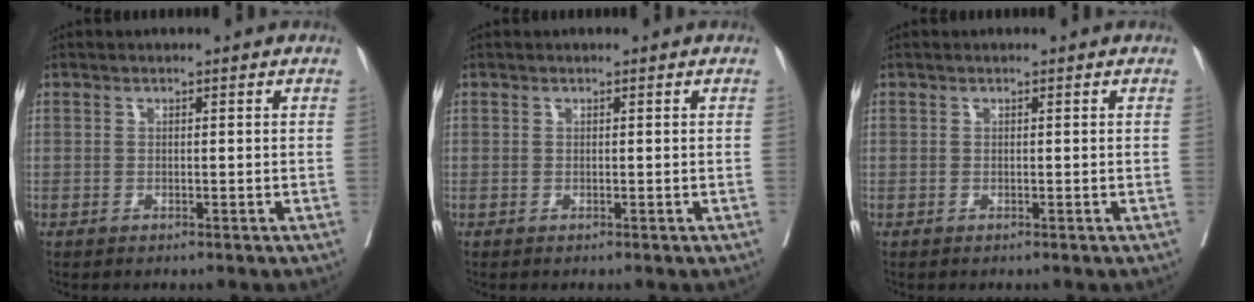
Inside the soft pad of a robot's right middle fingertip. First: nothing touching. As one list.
[{"total": 0.0}, {"total": 0.0}]